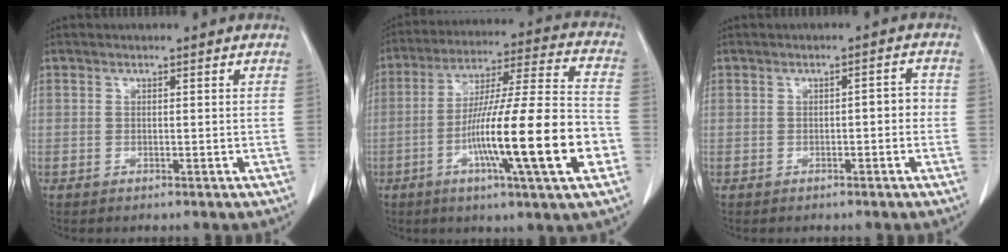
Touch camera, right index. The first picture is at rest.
{"total": 20.4, "force": [-6.2, 0.4, 19.5], "torque": [-0.313, -0.009, -0.103]}
{"total": 2.9, "force": [-0.8, 1.1, 2.5], "torque": [-0.033, 0.016, -0.007]}